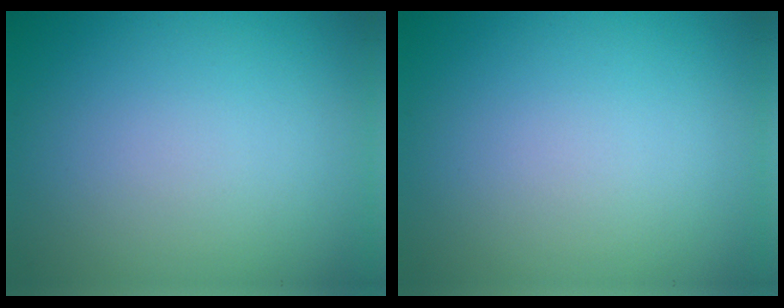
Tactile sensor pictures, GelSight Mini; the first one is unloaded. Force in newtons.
{"total": 0.0}